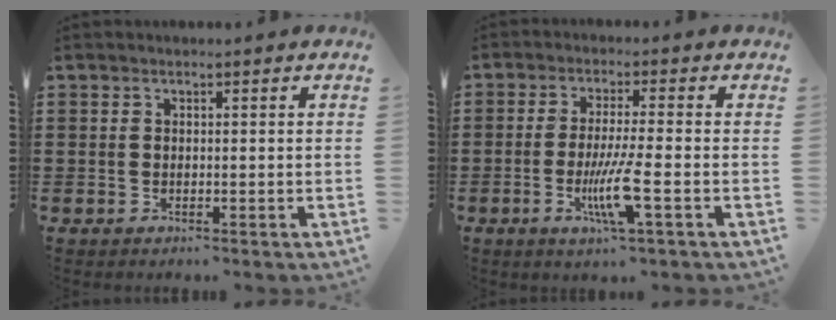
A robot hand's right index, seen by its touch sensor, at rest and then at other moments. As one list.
[{"total": 7.4, "force": [-2.3, 0.4, 7.0], "torque": [-0.144, -0.024, -0.046]}]